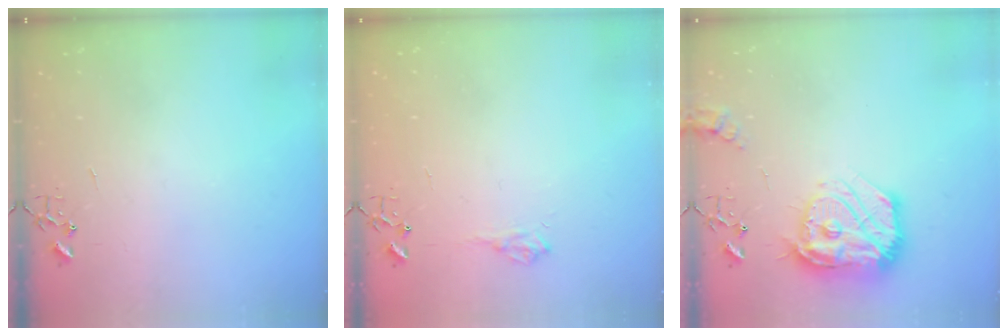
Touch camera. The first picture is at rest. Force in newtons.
{"total": 7.5, "press": 7.5, "slide": 0.9}
{"total": 19.7, "press": 19.6, "slide": 1.8}